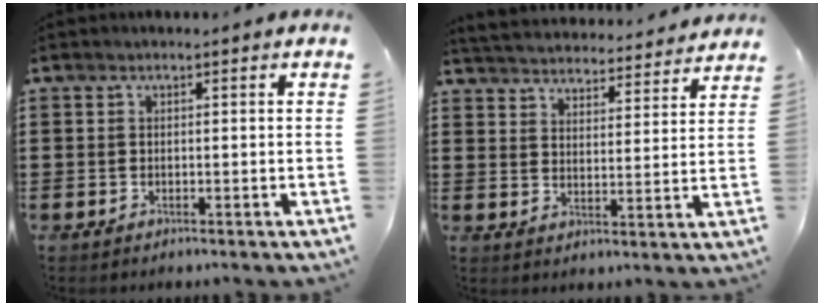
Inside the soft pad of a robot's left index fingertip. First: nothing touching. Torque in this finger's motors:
{"motor_torque": [0.00, -2.14, -0.96, -0.02]}